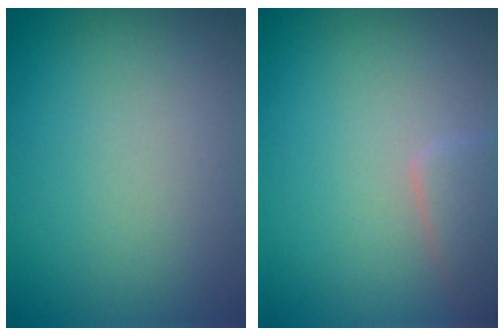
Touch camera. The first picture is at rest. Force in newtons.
{"total": 2.4, "press": 2.4, "slide": 0.1}